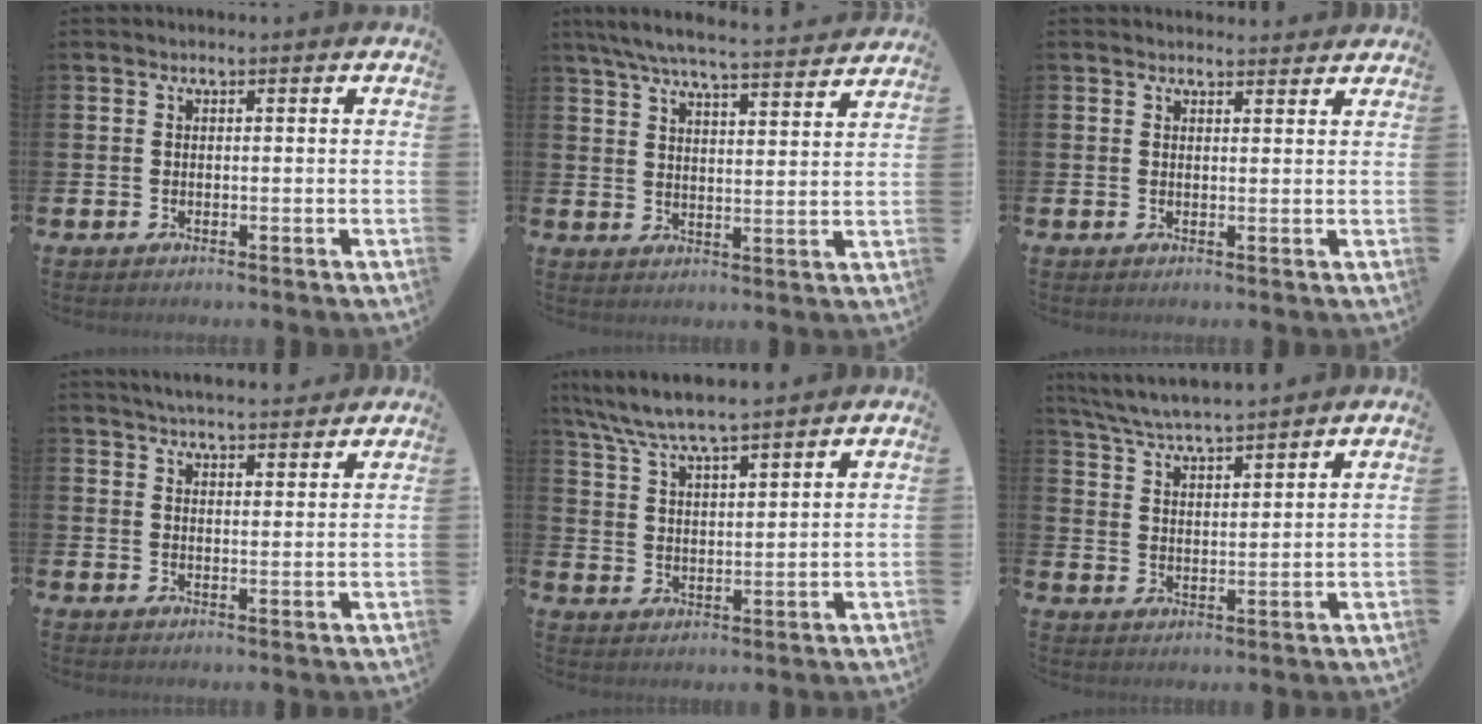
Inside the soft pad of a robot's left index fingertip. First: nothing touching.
{"total": 7.0, "force": [6.5, 0.4, 2.4], "torque": [-0.059, -0.043, 0.113]}
{"total": 1.7, "force": [1.7, 0.4, 0.0], "torque": [0.009, -0.008, 0.028]}
{"total": 4.4, "force": [4.4, 0.2, 0.5], "torque": [-0.015, -0.023, 0.078]}
{"total": 6.8, "force": [6.5, 0.4, 1.9], "torque": [-0.062, -0.032, 0.115]}
{"total": 6.0, "force": [5.9, 0.1, 1.2], "torque": [-0.045, -0.037, 0.104]}